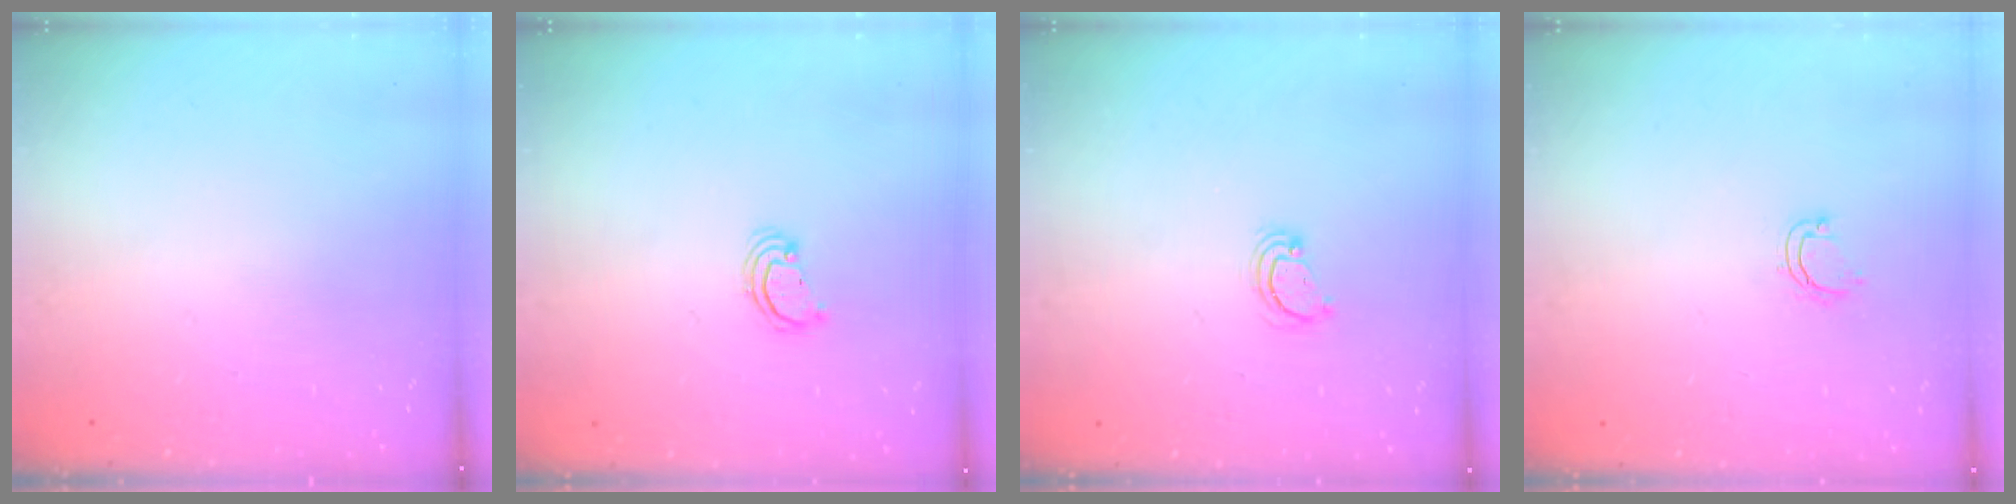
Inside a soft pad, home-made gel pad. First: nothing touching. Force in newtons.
{"total": 2.2, "press": 2.2, "slide": 0.2}
{"total": 3.3, "press": 3.3, "slide": 0.3}
{"total": 3.7, "press": 3.7, "slide": 0.3}